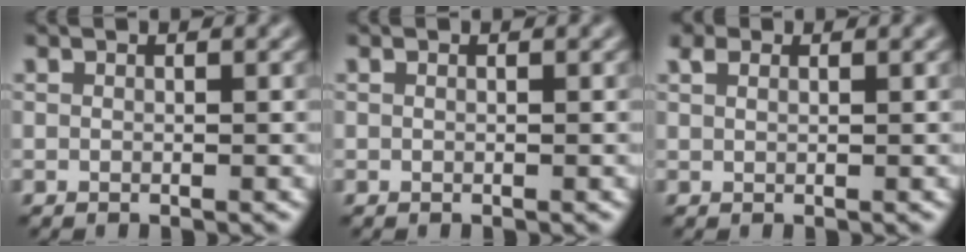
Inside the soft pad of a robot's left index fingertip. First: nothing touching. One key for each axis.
{"total": 0.0}
{"total": 1.3, "fx": 0.9, "fy": 0.7, "fz": 0.7, "tx": -0.016, "ty": 0.004, "tz": 0.016}